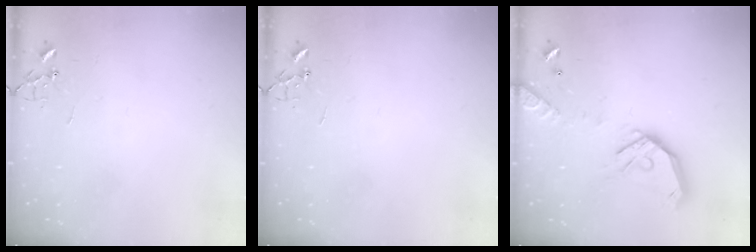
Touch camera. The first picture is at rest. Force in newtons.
{"total": 0.0}
{"total": 16.2, "press": 16.0, "slide": 2.7}